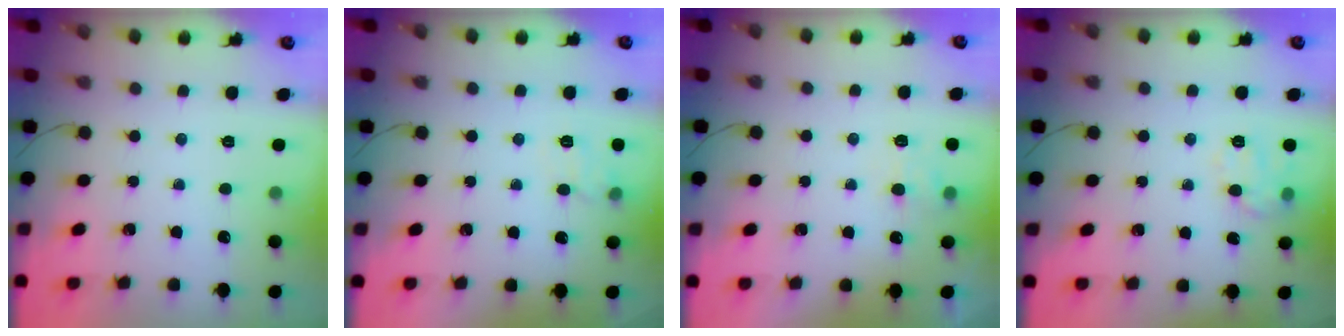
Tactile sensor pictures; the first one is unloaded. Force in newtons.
{"total": 9.1, "press": 8.9, "slide": 1.5}
{"total": 6.7, "press": 6.6, "slide": 1.3}
{"total": 10.3, "press": 10.3, "slide": 0.3}